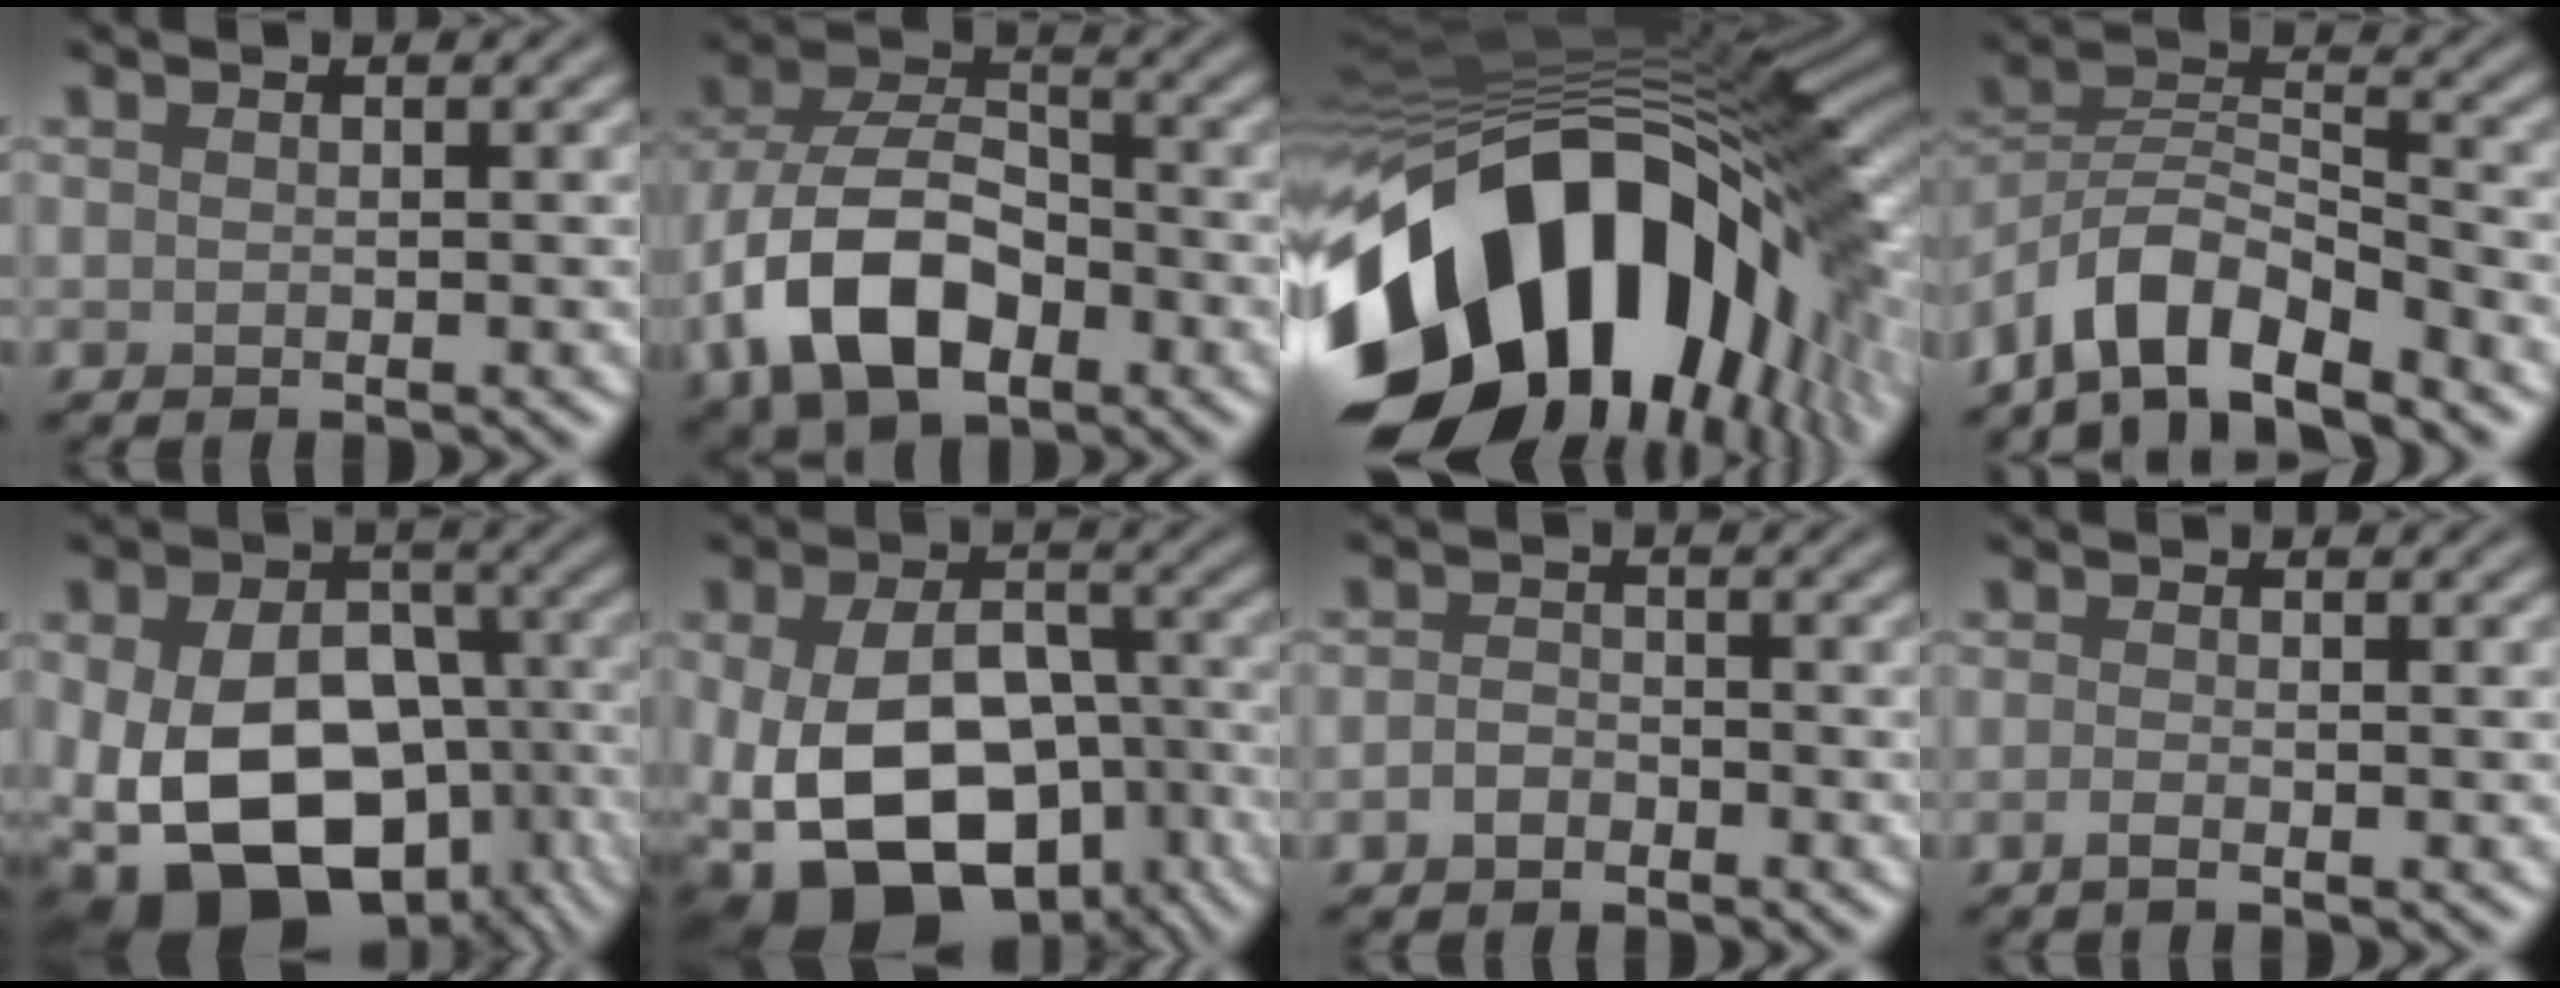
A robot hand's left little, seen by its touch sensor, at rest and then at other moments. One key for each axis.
{"total": 10.9, "fx": -4.0, "fy": 6.7, "fz": 7.5, "tx": -0.156, "ty": 0.002, "tz": -0.082}
{"total": 19.9, "fx": -6.9, "fy": 11.8, "fz": 14.4, "tx": -0.276, "ty": -0.028, "tz": -0.119}
{"total": 7.4, "fx": -5.5, "fy": 2.6, "fz": 4.2, "tx": -0.065, "ty": 0.005, "tz": -0.110}
{"total": 17.1, "fx": -6.1, "fy": 11.9, "fz": 10.6, "tx": -0.197, "ty": -0.028, "tz": -0.087}
{"total": 15.6, "fx": -5.7, "fy": 10.5, "fz": 10.0, "tx": -0.190, "ty": -0.038, "tz": -0.076}
{"total": 1.6, "fx": -0.9, "fy": 1.1, "fz": 0.8, "tx": -0.014, "ty": 0.003, "tz": -0.022}
{"total": 1.0, "fx": -0.5, "fy": 0.3, "fz": 0.8, "tx": -0.013, "ty": -0.005, "tz": -0.012}